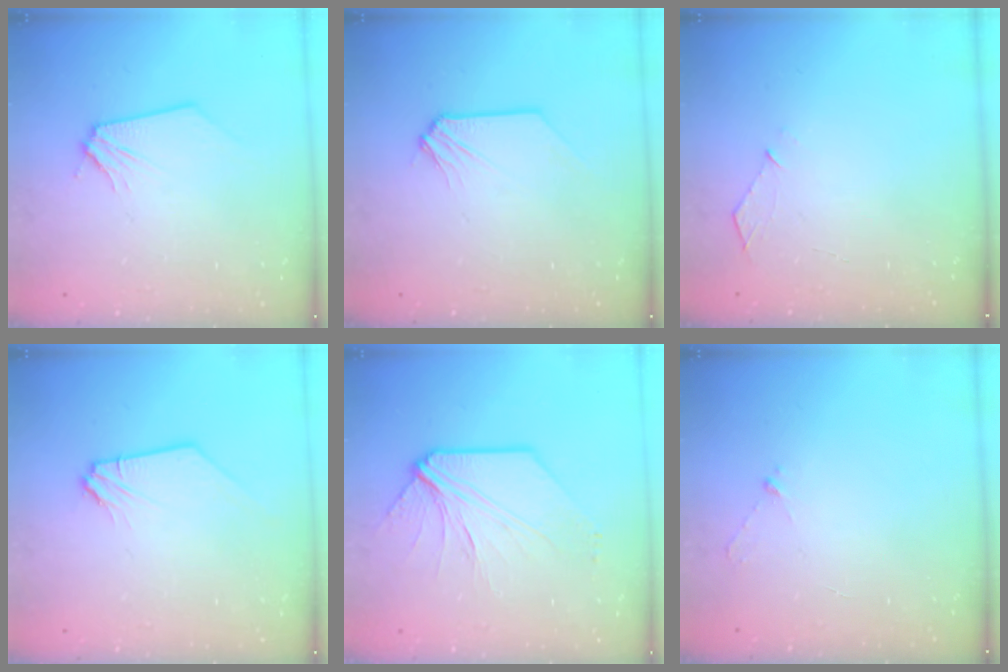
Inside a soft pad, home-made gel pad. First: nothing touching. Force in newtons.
{"total": 0.8, "press": 0.8, "slide": 0.1}
{"total": 3.8, "press": 3.7, "slide": 0.4}
{"total": 1.2, "press": 1.2, "slide": 0.2}
{"total": 7.9, "press": 7.8, "slide": 1.3}
{"total": 3.1, "press": 3.1, "slide": 0.4}